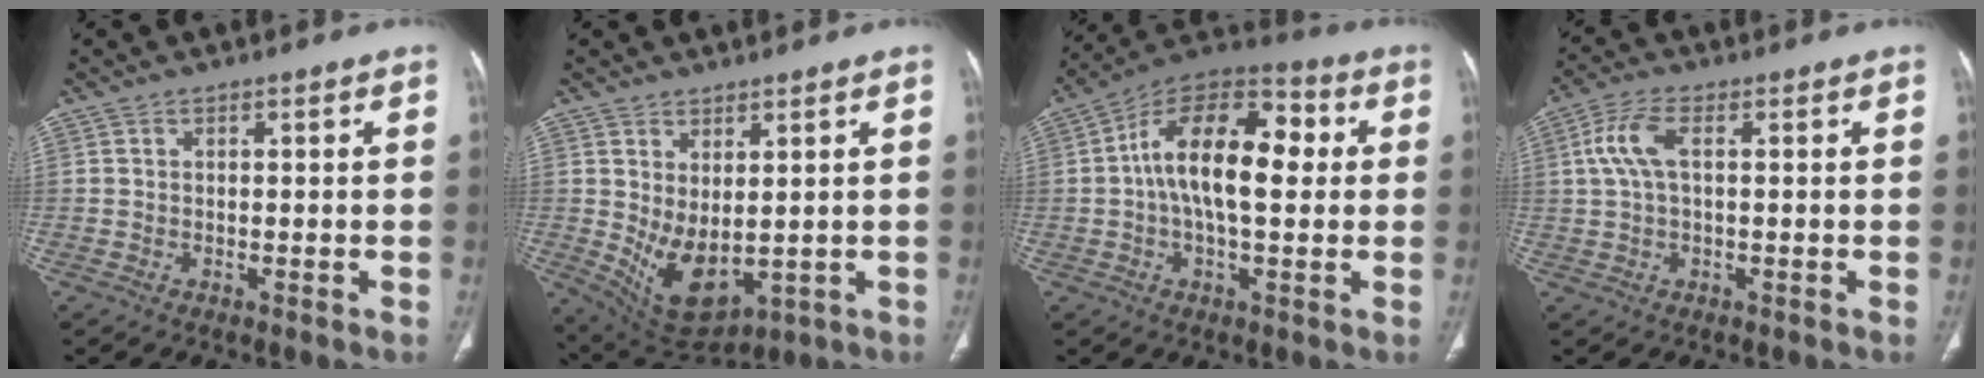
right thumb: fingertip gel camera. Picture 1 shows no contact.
{"total": 9.6, "force": [0.1, 5.2, 8.0], "torque": [-0.132, -0.019, 0.032]}
{"total": 17.5, "force": [1.7, 8.9, 15.0], "torque": [-0.236, 0.036, 0.017]}
{"total": 6.4, "force": [1.3, 3.0, 5.5], "torque": [-0.135, 0.019, 0.024]}